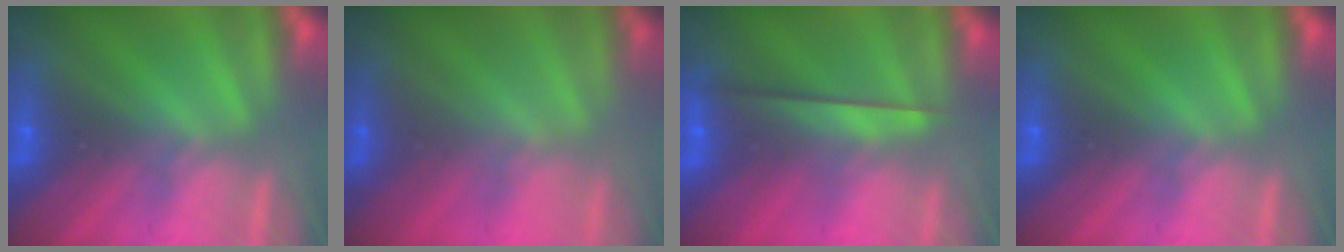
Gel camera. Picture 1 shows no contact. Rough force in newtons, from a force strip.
{"total": 1.7}
{"total": 2.3}
{"total": 0.0}